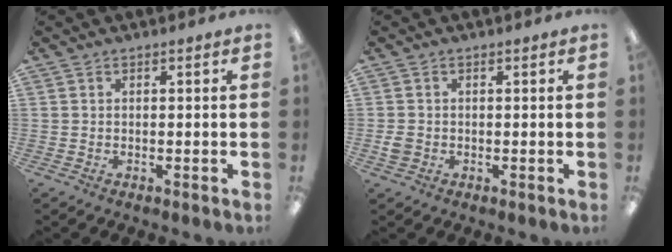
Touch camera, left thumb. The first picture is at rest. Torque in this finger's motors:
{"motor_torque": [-0.22, 0.28, 0.11, -0.24, 0.00]}